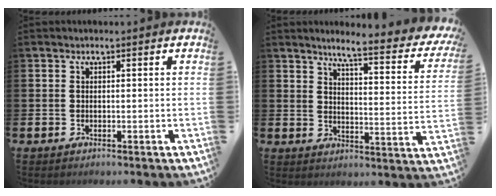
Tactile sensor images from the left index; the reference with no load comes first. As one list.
[{"total": 5.4, "force": [4.6, 0.5, 2.9], "torque": [-0.054, -0.048, 0.063]}]